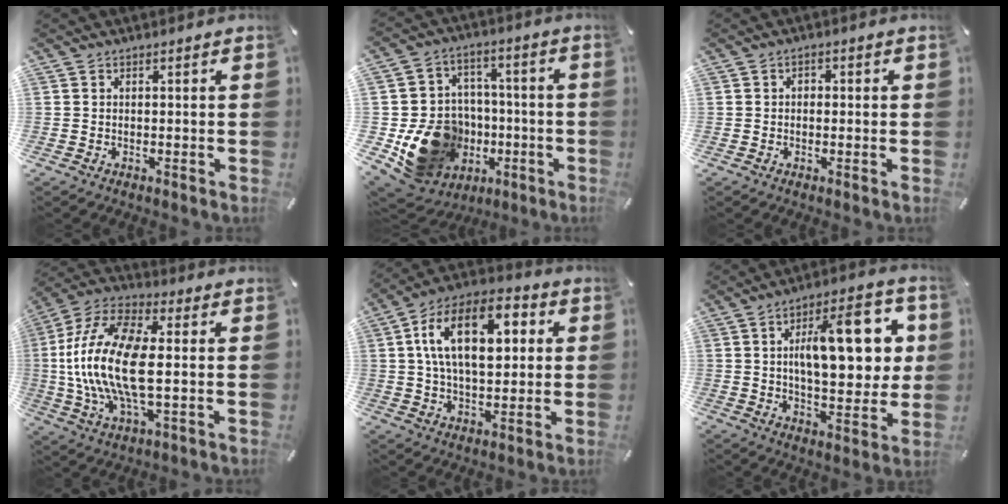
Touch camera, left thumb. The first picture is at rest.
{"total": 18.1, "force": [-4.8, 15.7, 7.7], "torque": [-0.140, 0.021, -0.054]}
{"total": 1.4, "force": [-0.3, 1.1, 0.9], "torque": [-0.017, 0.006, -0.007]}
{"total": 18.6, "force": [-0.1, 8.3, 16.7], "torque": [-0.356, -0.008, -0.002]}
{"total": 17.0, "force": [4.2, 9.7, 13.3], "torque": [-0.234, 0.002, 0.067]}
{"total": 20.2, "force": [4.6, 9.0, 17.4], "torque": [-0.244, -0.005, 0.066]}